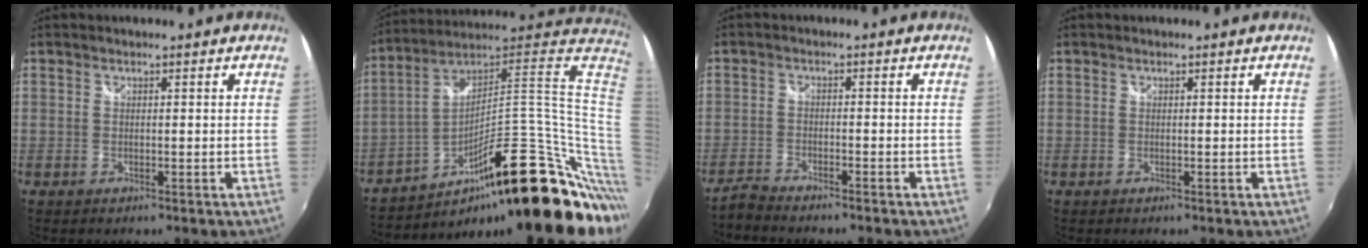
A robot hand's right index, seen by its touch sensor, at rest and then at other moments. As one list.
[{"total": 31.8, "force": [-10.9, 9.1, 28.4], "torque": [-0.402, 0.004, -0.152]}, {"total": 3.8, "force": [-3.6, 0.4, 1.1], "torque": [-0.043, -0.008, -0.072]}, {"total": 0.0}]